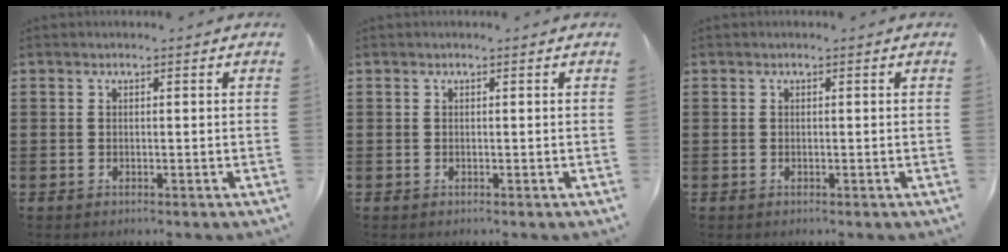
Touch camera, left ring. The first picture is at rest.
{"total": 0.0}
{"total": 0.0}